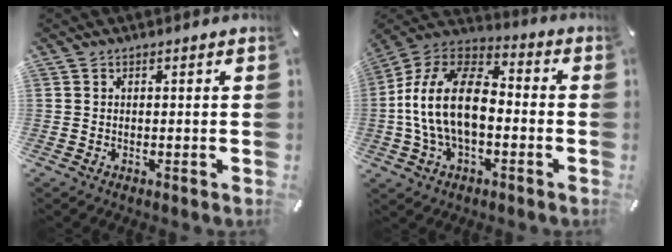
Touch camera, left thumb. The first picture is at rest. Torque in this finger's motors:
{"motor_torque": [0.56, 1.76, 0.87, 0.01, 0.73]}